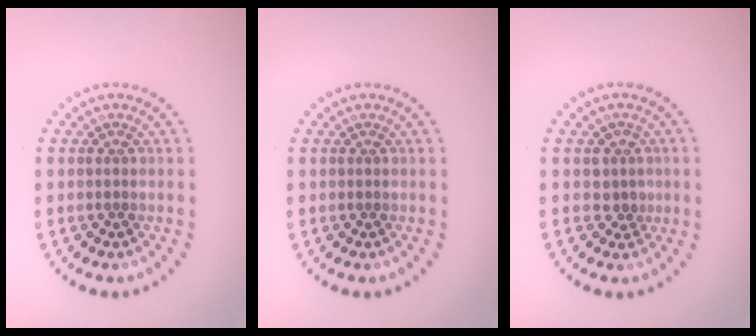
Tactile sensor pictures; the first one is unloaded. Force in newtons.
{"total": 0.0}
{"total": 1.4, "press": 1.2, "slide": 0.8}